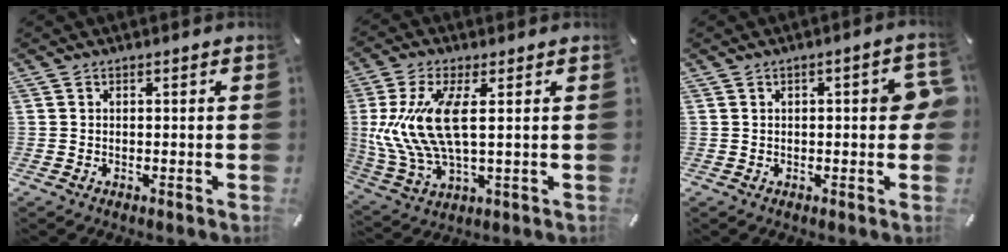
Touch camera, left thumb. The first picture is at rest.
{"total": 14.2, "force": [2.4, 5.7, 12.8], "torque": [-0.292, -0.021, 0.039]}
{"total": 6.1, "force": [0.4, 2.3, 5.6], "torque": [-0.075, 0.001, 0.003]}